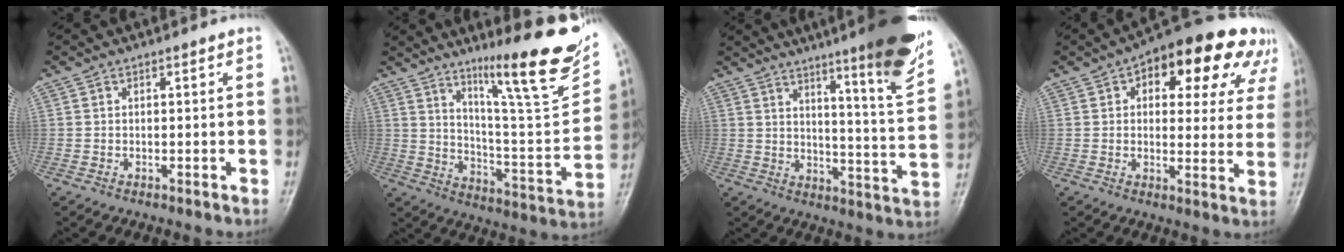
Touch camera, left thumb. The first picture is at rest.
{"total": 20.7, "force": [13.7, 2.9, 15.2], "torque": [-0.187, -0.078, 0.221]}
{"total": 19.1, "force": [12.9, 1.5, 14.0], "torque": [-0.172, -0.069, 0.174]}
{"total": 19.2, "force": [9.3, 9.9, 13.6], "torque": [-0.126, 0.010, 0.113]}